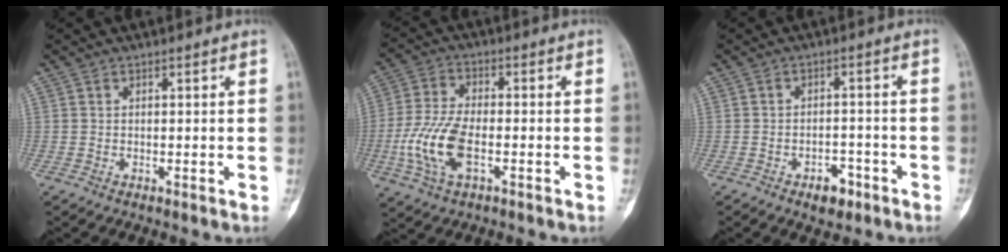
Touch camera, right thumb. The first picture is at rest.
{"total": 11.1, "force": [-2.9, 5.3, 9.3], "torque": [-0.208, 0.010, -0.057]}
{"total": 4.5, "force": [-2.7, 2.6, 2.6], "torque": [-0.023, 0.020, -0.036]}